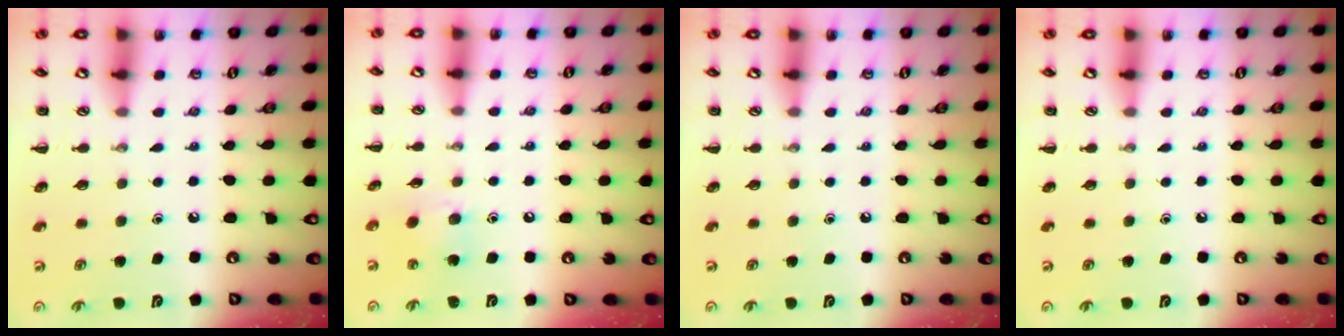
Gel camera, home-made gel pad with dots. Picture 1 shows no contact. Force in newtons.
{"total": 8.2, "press": 8.0, "slide": 1.6}
{"total": 0.0}
{"total": 0.0}